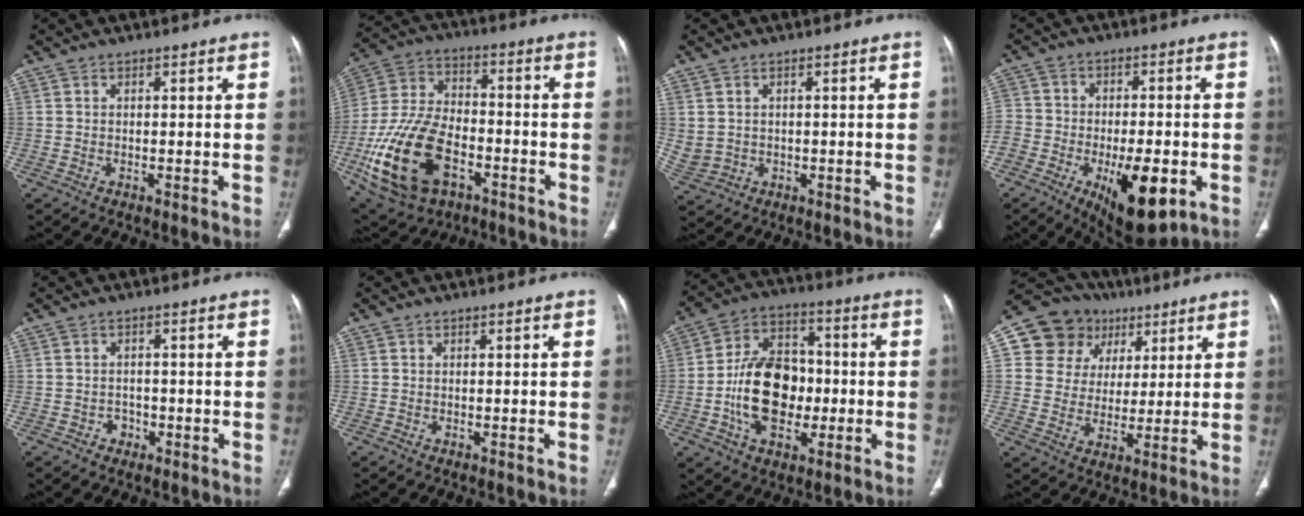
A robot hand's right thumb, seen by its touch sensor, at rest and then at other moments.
{"total": 21.5, "force": [-7.9, 12.9, 15.2], "torque": [-0.294, 0.034, -0.129]}
{"total": 3.4, "force": [0.4, 2.9, 1.8], "torque": [-0.040, -0.001, 0.024]}
{"total": 19.0, "force": [-8.0, 10.3, 13.8], "torque": [-0.224, 0.016, -0.119]}
{"total": 2.1, "force": [-1.0, 1.7, 0.5], "torque": [0.002, 0.011, -0.016]}
{"total": 0.0}
{"total": 16.7, "force": [-2.6, 11.1, 12.1], "torque": [-0.181, 0.028, -0.041]}
{"total": 13.7, "force": [5.5, 12.0, 3.7], "torque": [-0.028, 0.009, 0.096]}